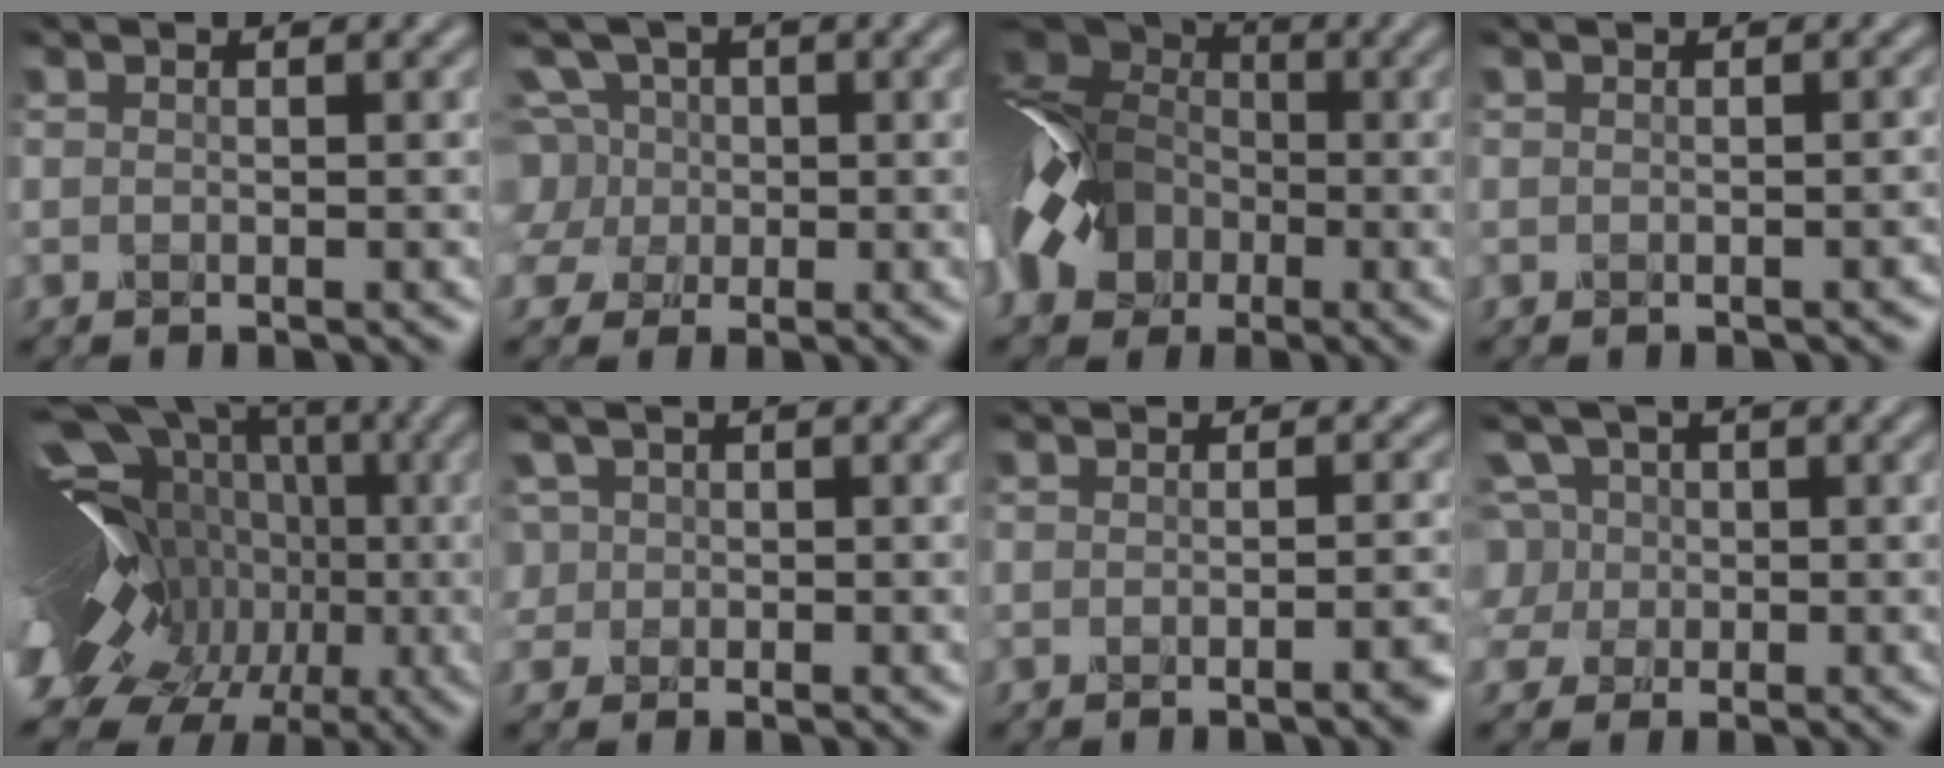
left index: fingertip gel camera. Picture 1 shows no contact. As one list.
[{"total": 6.8, "force": [1.5, 5.8, 3.2], "torque": [-0.057, 0.044, -0.015]}, {"total": 11.7, "force": [-2.3, 9.3, 6.7], "torque": [-0.150, 0.006, -0.066]}, {"total": 1.0, "force": [-0.7, 0.4, 0.5], "torque": [-0.005, -0.001, -0.005]}, {"total": 21.7, "force": [-2.9, 16.2, 14.1], "torque": [-0.223, 0.019, -0.073]}, {"total": 2.2, "force": [0.4, 2.1, 0.5], "torque": [-0.011, 0.018, 0.003]}, {"total": 3.0, "force": [-1.4, 1.1, 2.5], "torque": [-0.013, 0.007, -0.022]}, {"total": 5.0, "force": [0.6, 4.5, 2.0], "torque": [-0.044, 0.042, -0.014]}]